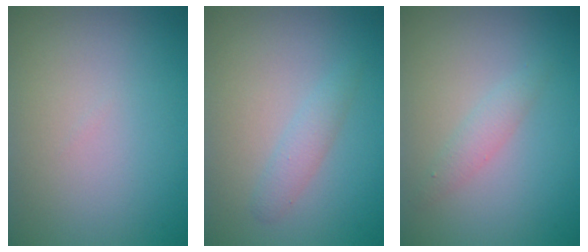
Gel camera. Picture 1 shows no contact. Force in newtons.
{"total": 1.6, "press": 1.6, "slide": 0.1}
{"total": 1.5, "press": 1.5, "slide": 0.0}